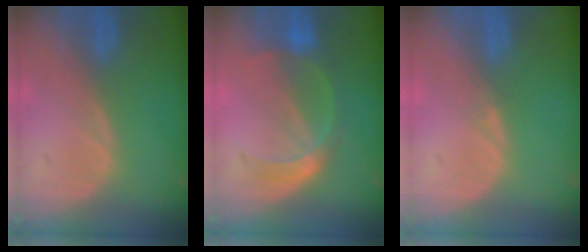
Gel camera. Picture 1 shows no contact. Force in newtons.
{"total": 5.8, "press": 5.3, "slide": 2.3}
{"total": 0.6, "press": 0.4, "slide": 0.5}